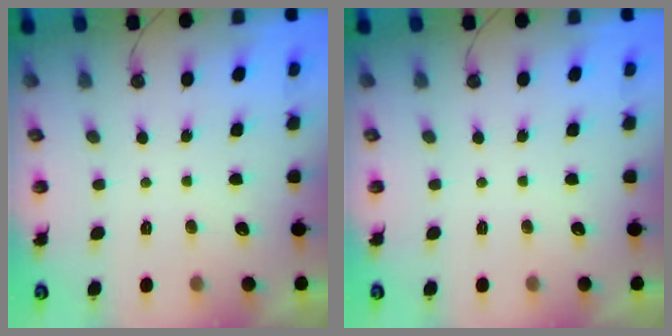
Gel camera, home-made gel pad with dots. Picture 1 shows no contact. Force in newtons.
{"total": 0.0}